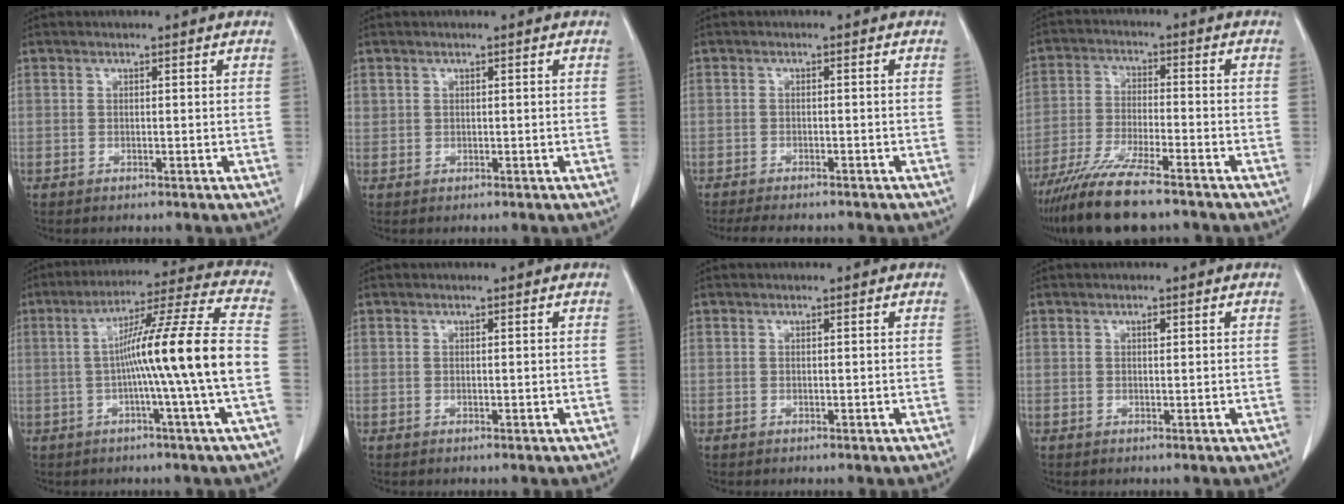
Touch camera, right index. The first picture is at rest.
{"total": 0.7, "force": [0.5, 0.4, 0.2], "torque": [0.006, -0.001, 0.006]}
{"total": 3.7, "force": [-3.4, 0.0, 1.4], "torque": [-0.013, -0.010, -0.056]}
{"total": 9.5, "force": [-7.5, 0.2, 5.9], "torque": [-0.111, -0.029, -0.142]}
{"total": 16.1, "force": [-1.7, -2.0, 15.9], "torque": [-0.250, 0.007, -0.038]}
{"total": 0.0}
{"total": 0.0}
{"total": 1.0, "force": [0.5, 0.4, 0.8], "torque": [-0.009, -0.002, 0.006]}